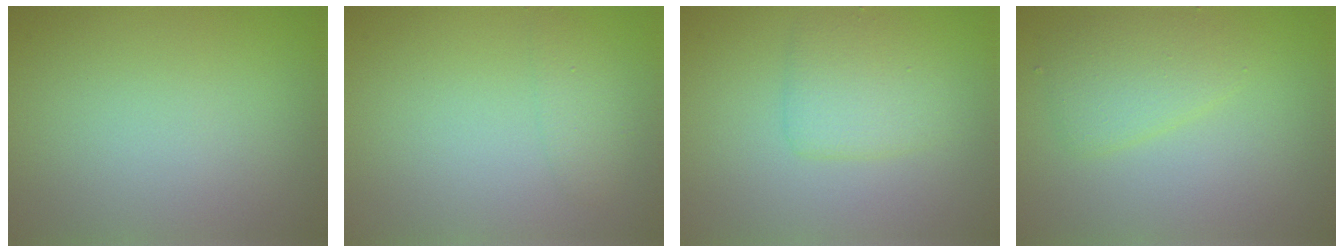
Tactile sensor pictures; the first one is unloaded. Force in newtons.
{"total": 1.4, "press": 1.4, "slide": 0.1}
{"total": 2.7, "press": 2.7, "slide": 0.1}
{"total": 2.6, "press": 2.6, "slide": 0.0}